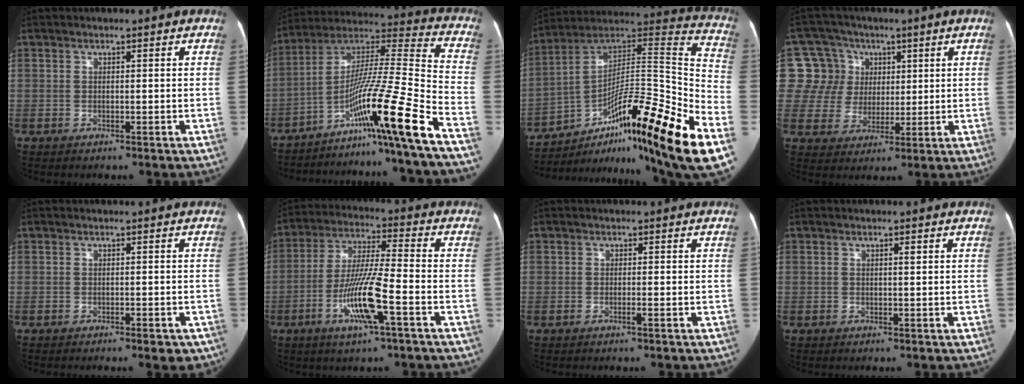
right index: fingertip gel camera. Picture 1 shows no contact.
{"total": 21.0, "force": [-11.6, -1.9, 17.4], "torque": [-0.306, -0.002, -0.197]}
{"total": 31.1, "force": [-16.1, 3.2, 26.4], "torque": [-0.336, 0.026, -0.254]}
{"total": 9.7, "force": [2.9, 9.2, 1.1], "torque": [-0.022, 0.034, 0.052]}
{"total": 2.2, "force": [-1.5, 0.6, 1.4], "torque": [-0.012, -0.002, -0.016]}
{"total": 11.7, "force": [-4.6, 0.4, 10.8], "torque": [-0.211, -0.009, -0.089]}
{"total": 0.8, "force": [-0.5, -0.2, 0.5], "torque": [-0.006, -0.001, -0.011]}
{"total": 0.7, "force": [0.2, 0.1, 0.7], "torque": [-0.012, 0.002, 0.002]}